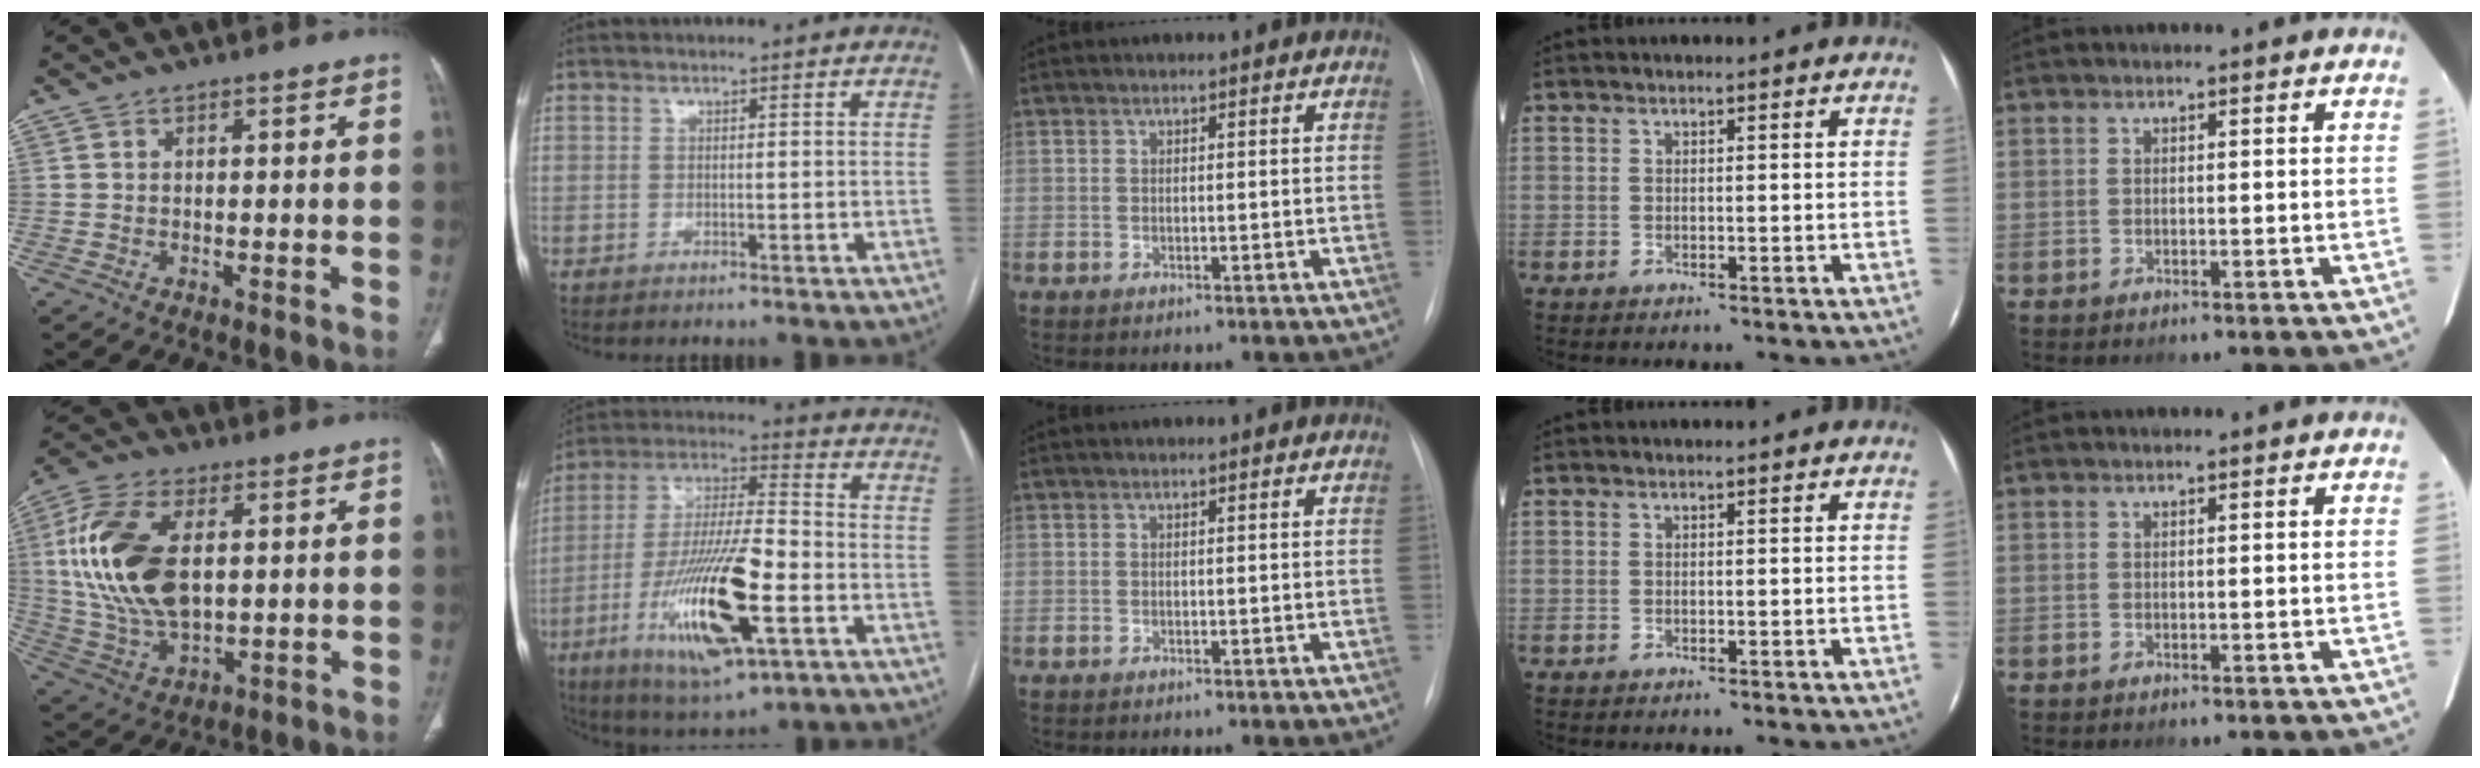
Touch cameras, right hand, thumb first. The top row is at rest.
{"thumb": {"total": 19.2, "force": [3.0, 10.6, 15.7], "torque": [-0.324, -0.006, 0.062]}, "index": {"total": 19.5, "force": [-6.7, 4.1, 17.9], "torque": [-0.365, -0.022, -0.114]}}